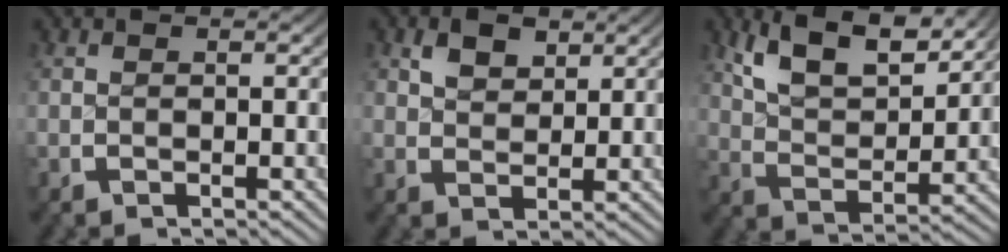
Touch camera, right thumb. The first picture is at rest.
{"total": 2.7, "force": [1.9, 1.5, 1.1], "torque": [-0.013, -0.008, 0.042]}
{"total": 8.3, "force": [5.1, 3.9, 5.2], "torque": [-0.110, -0.009, 0.094]}